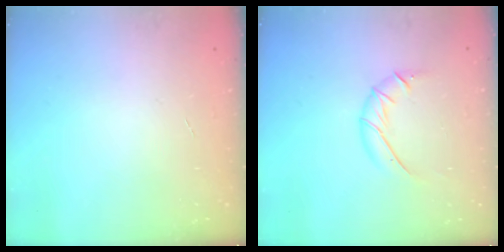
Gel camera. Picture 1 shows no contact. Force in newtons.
{"total": 8.6, "press": 8.6, "slide": 0.7}